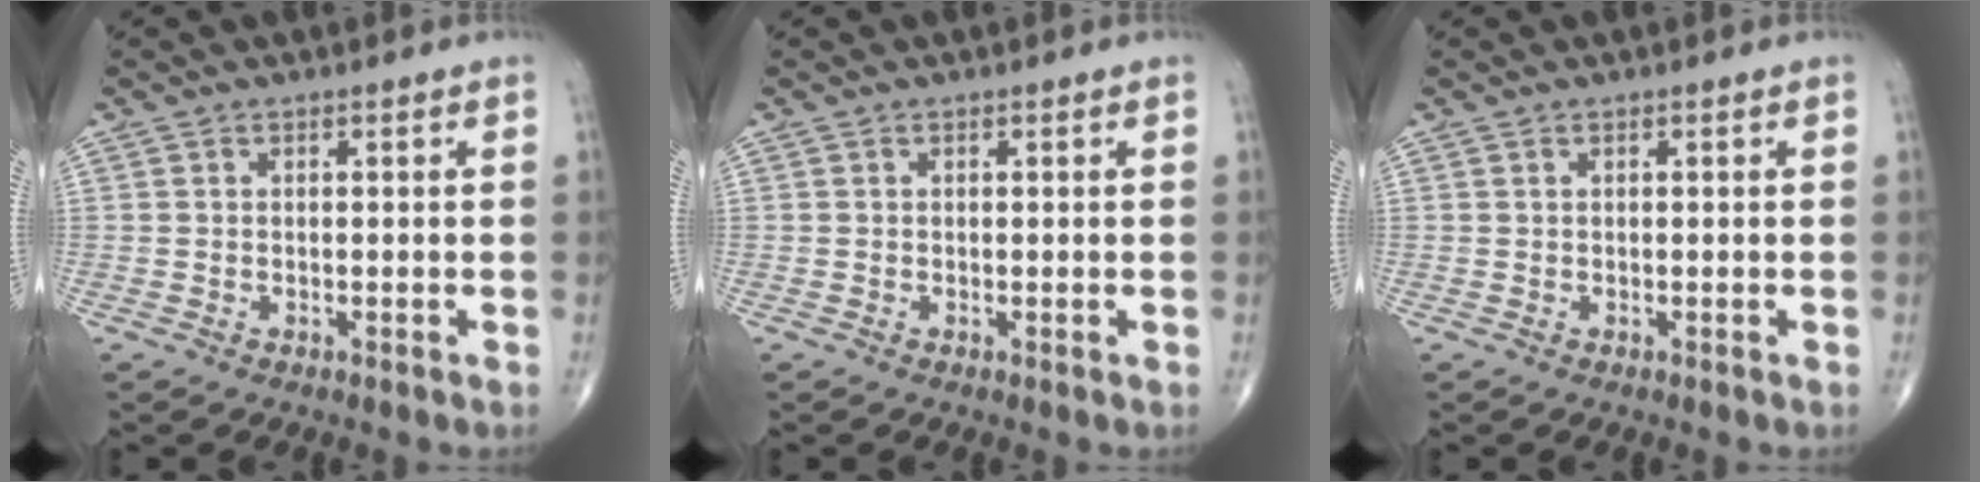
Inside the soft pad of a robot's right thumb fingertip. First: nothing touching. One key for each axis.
{"total": 0.0}
{"total": 0.0}